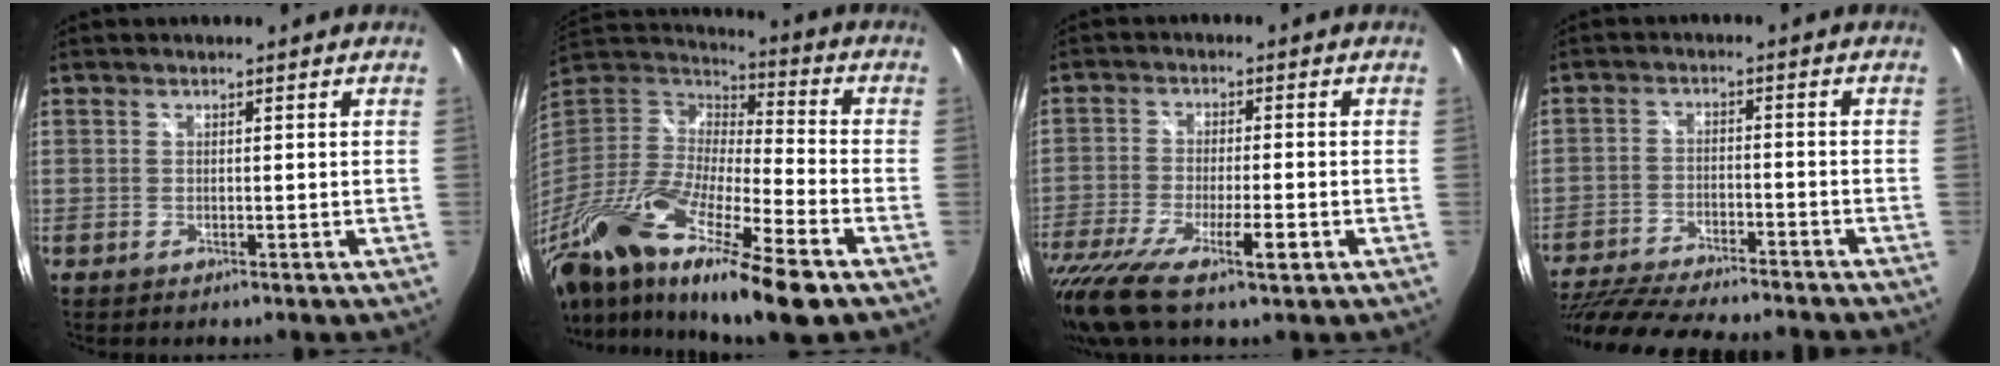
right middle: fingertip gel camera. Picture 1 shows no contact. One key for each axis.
{"total": 28.8, "fx": -19.1, "fy": 5.1, "fz": 20.9, "tx": -0.383, "ty": -0.050, "tz": -0.344}
{"total": 15.9, "fx": -9.8, "fy": 3.5, "fz": 12.0, "tx": -0.244, "ty": -0.064, "tz": -0.170}
{"total": 20.9, "fx": -18.1, "fy": 3.8, "fz": 9.9, "tx": -0.199, "ty": -0.040, "tz": -0.281}